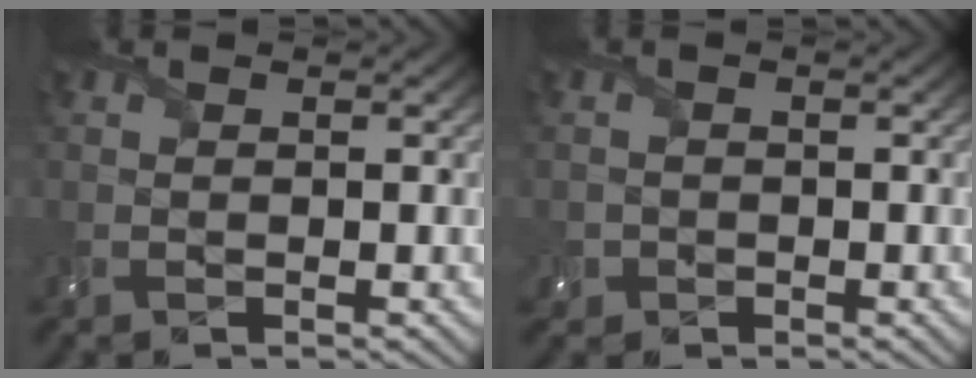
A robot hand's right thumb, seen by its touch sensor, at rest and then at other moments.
{"total": 1.6, "force": [-0.9, 1.3, 0.0], "torque": [0.003, -0.006, -0.019]}